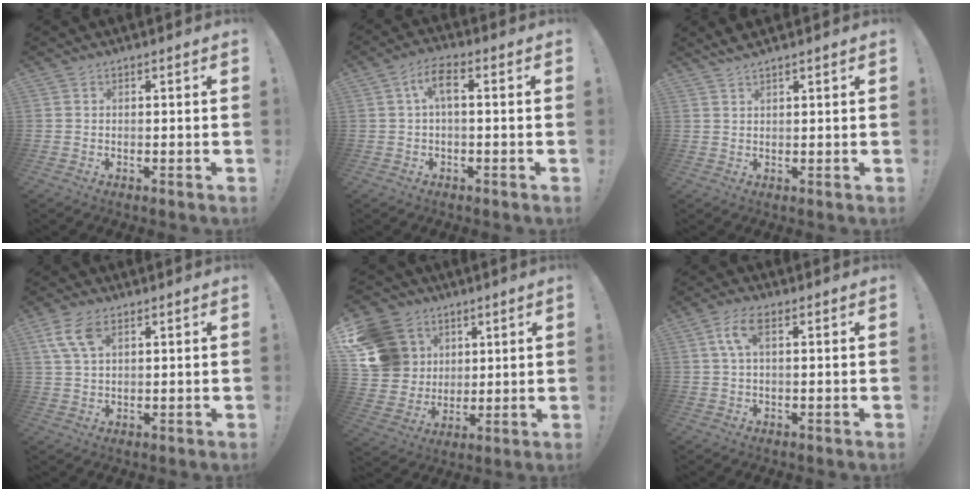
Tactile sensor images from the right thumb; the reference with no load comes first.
{"total": 5.8, "force": [0.7, 1.9, 5.4], "torque": [-0.112, 0.005, 0.011]}
{"total": 2.3, "force": [2.2, -0.1, 0.9], "torque": [-0.023, -0.010, 0.040]}
{"total": 7.4, "force": [3.5, 3.8, 5.4], "torque": [-0.107, -0.004, 0.067]}
{"total": 16.1, "force": [5.5, 14.0, 5.8], "torque": [-0.101, -0.017, 0.131]}
{"total": 5.9, "force": [1.8, 2.4, 5.1], "torque": [-0.101, 0.009, 0.035]}